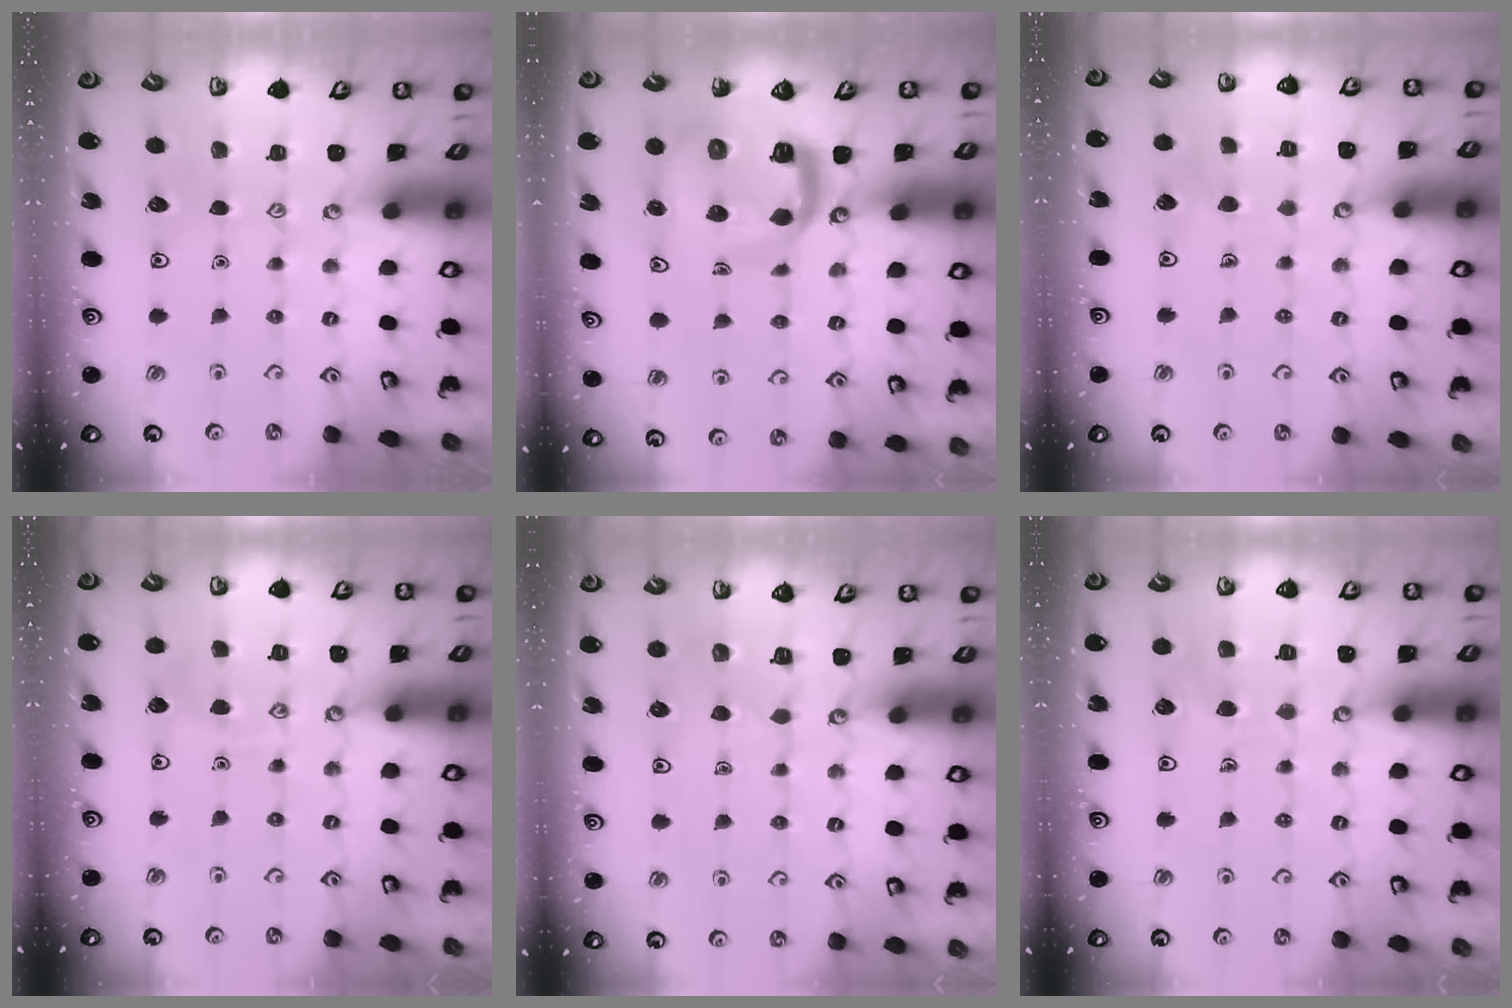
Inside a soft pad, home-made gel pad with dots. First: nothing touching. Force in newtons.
{"total": 11.0, "press": 10.9, "slide": 1.3}
{"total": 3.5, "press": 3.5, "slide": 0.2}
{"total": 4.3, "press": 4.3, "slide": 0.5}
{"total": 4.2, "press": 4.2, "slide": 0.4}
{"total": 6.0, "press": 6.0, "slide": 0.6}